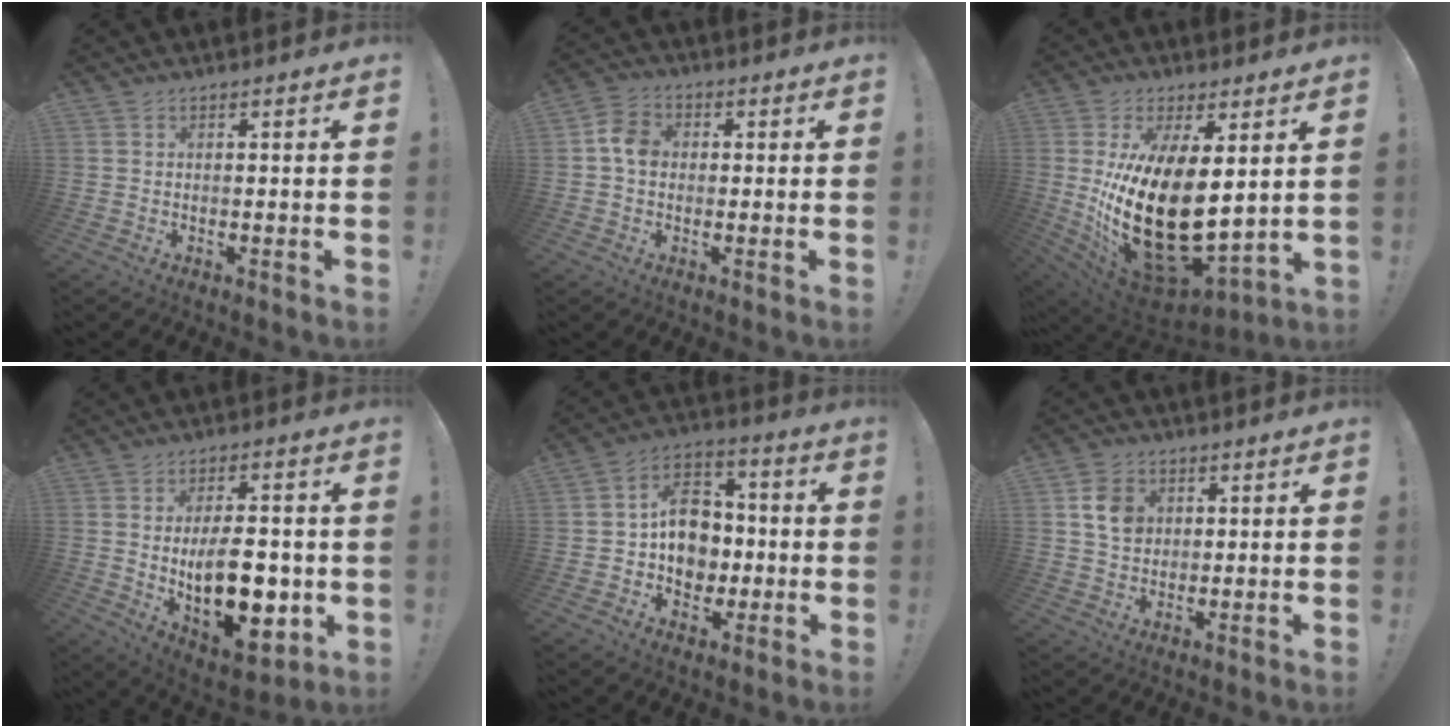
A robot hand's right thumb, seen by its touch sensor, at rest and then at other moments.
{"total": 7.1, "force": [0.1, 5.6, 4.3], "torque": [-0.073, 0.017, 0.004]}
{"total": 26.0, "force": [1.1, 13.3, 22.3], "torque": [-0.416, -0.038, 0.046]}
{"total": 18.2, "force": [-2.1, 9.9, 15.1], "torque": [-0.231, -0.009, -0.025]}
{"total": 13.3, "force": [-0.1, 11.2, 7.1], "torque": [-0.104, 0.015, 0.007]}
{"total": 8.5, "force": [2.2, 7.1, 4.1], "torque": [-0.052, 0.003, 0.045]}